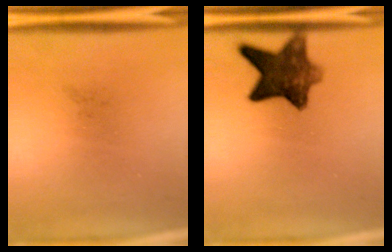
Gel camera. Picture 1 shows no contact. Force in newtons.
{"total": 9.1}